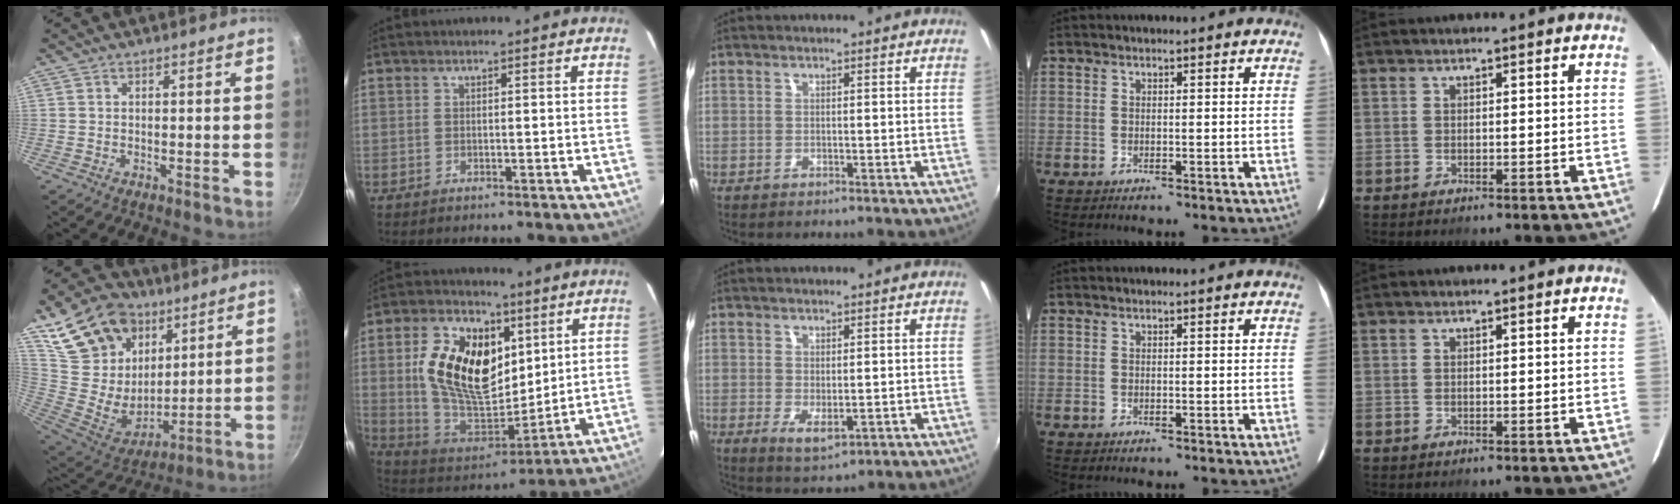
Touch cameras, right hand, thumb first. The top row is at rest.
{"thumb": {"total": 23.4, "force": [12.3, 16.0, 11.8], "torque": [-0.188, -0.063, 0.239]}, "index": {"total": 20.2, "force": [5.5, 12.2, 15.1], "torque": [-0.307, 0.009, 0.112]}, "middle": {"total": 3.9, "force": [-0.6, 1.9, 3.4], "torque": [-0.058, -0.013, -0.002]}}